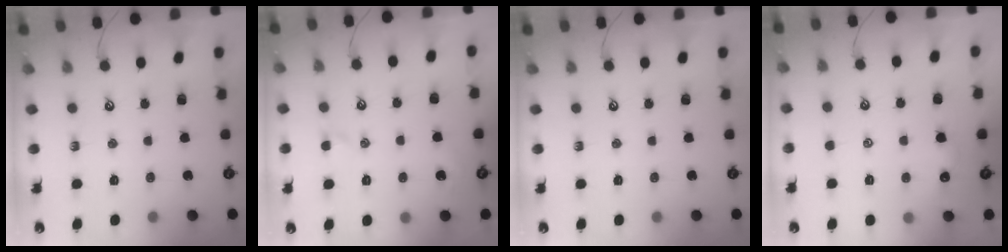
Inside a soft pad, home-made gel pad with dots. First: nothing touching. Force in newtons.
{"total": 2.9, "press": 2.8, "slide": 0.8}
{"total": 0.0}
{"total": 1.6, "press": 1.5, "slide": 0.4}